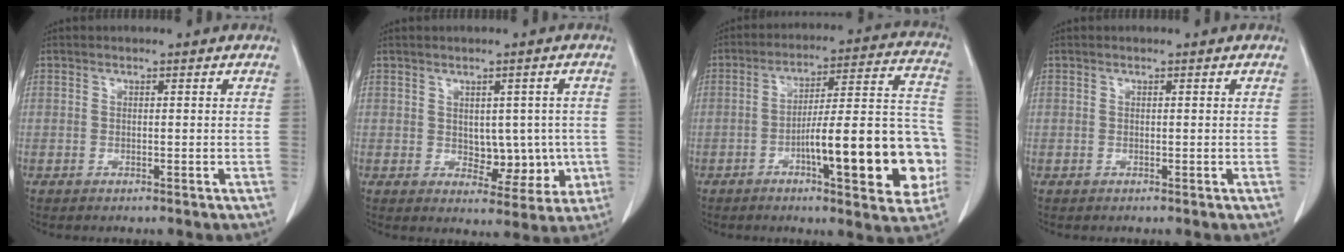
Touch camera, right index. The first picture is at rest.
{"total": 6.5, "force": [-0.4, 4.1, 4.9], "torque": [-0.046, 0.006, 0.008]}
{"total": 19.4, "force": [-5.6, 3.6, 18.2], "torque": [-0.208, 0.032, -0.072]}
{"total": 0.0}